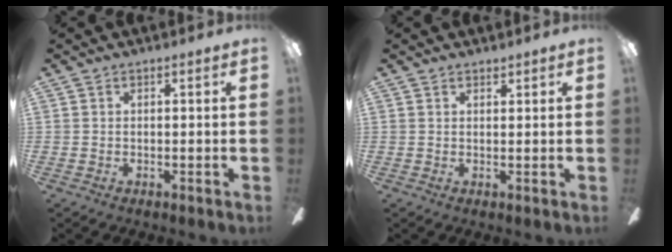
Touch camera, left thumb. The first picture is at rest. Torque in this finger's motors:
{"motor_torque": [0.16, 0.02, -0.58, 0.10, -0.01]}